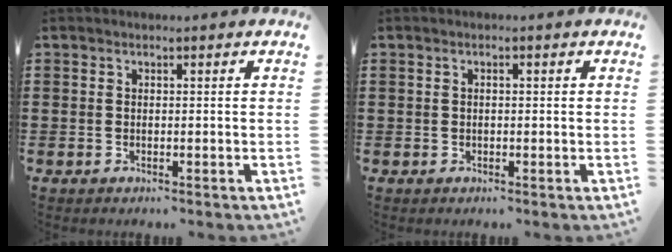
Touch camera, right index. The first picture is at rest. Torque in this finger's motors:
{"motor_torque": [0.52, 0.34, 0.09, -0.01]}